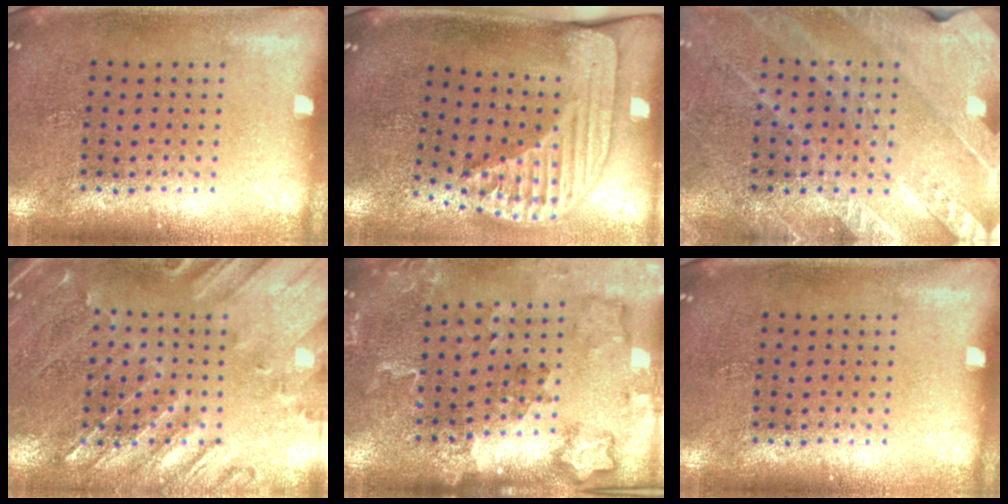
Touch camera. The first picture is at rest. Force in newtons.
{"total": 2.5, "press": 1.8, "slide": 1.7}
{"total": 2.6, "press": 2.5, "slide": 0.7}
{"total": 0.6, "press": 0.5, "slide": 0.4}
{"total": 1.8, "press": 1.8, "slide": 0.2}
{"total": 0.0}